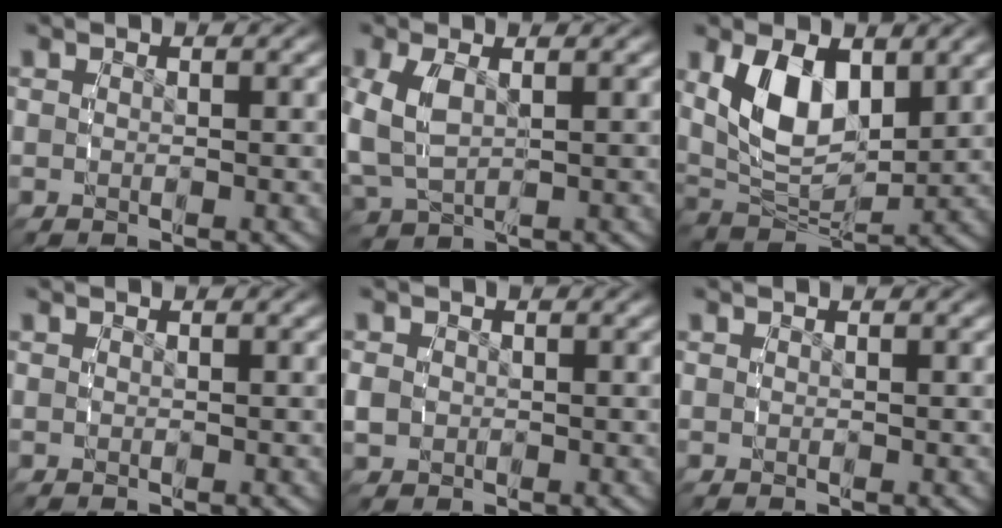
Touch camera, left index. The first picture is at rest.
{"total": 4.1, "force": [0.3, 3.0, 2.7], "torque": [-0.080, -0.013, 0.021]}
{"total": 7.7, "force": [2.0, 4.9, 5.6], "torque": [-0.118, -0.014, 0.043]}
{"total": 0.0}
{"total": 1.6, "force": [-0.4, 1.4, 0.7], "torque": [-0.024, -0.008, -0.002]}
{"total": 0.0}